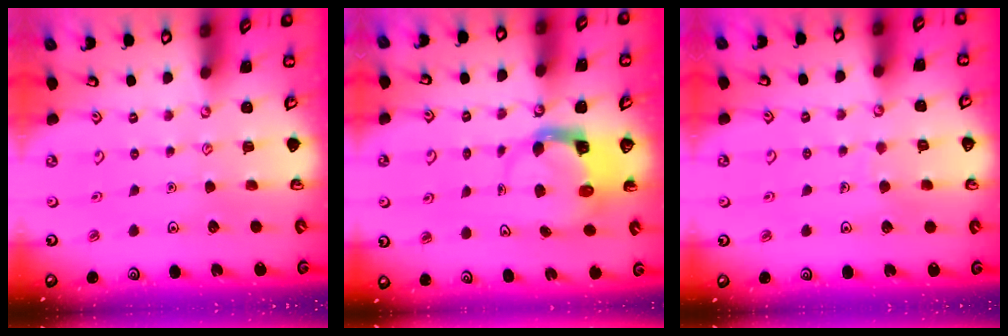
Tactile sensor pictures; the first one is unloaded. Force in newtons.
{"total": 3.7, "press": 3.6, "slide": 0.5}
{"total": 3.6, "press": 3.5, "slide": 0.3}